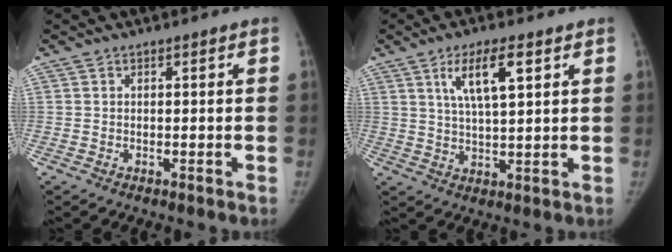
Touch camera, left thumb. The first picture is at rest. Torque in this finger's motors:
{"motor_torque": [0.47, 0.41, 0.80, -0.67, 0.12]}